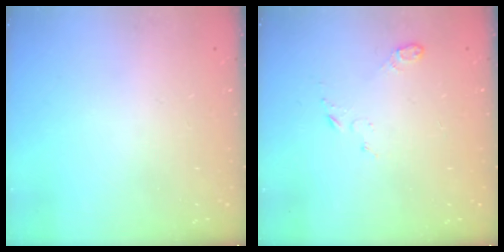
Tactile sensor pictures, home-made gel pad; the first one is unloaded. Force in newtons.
{"total": 4.7, "press": 4.6, "slide": 0.9}